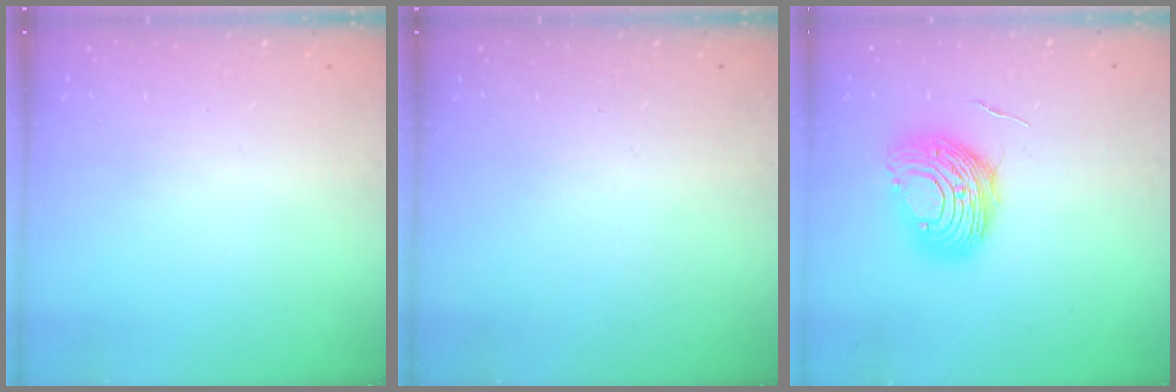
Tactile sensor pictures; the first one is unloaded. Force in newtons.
{"total": 0.0}
{"total": 10.8, "press": 10.8, "slide": 1.1}